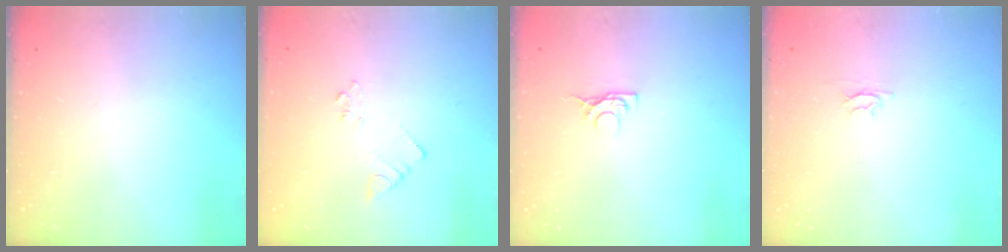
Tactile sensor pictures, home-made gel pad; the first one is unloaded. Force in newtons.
{"total": 3.6, "press": 3.6, "slide": 0.6}
{"total": 4.6, "press": 4.6, "slide": 0.8}
{"total": 2.4, "press": 2.4, "slide": 0.3}